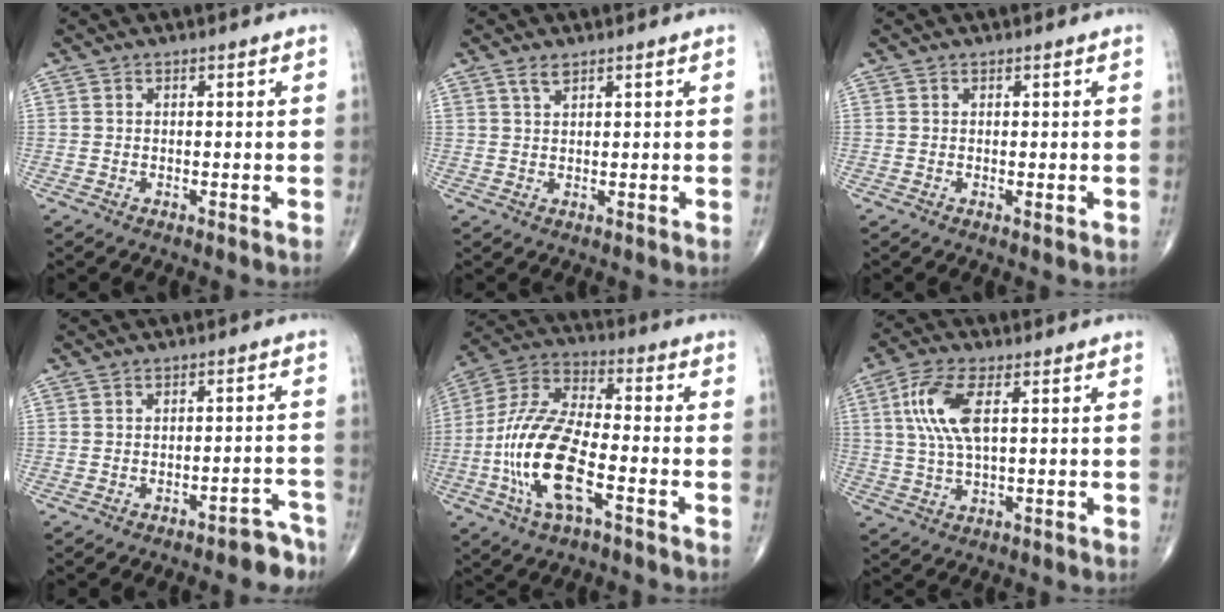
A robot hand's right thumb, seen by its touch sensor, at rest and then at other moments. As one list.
[{"total": 2.0, "force": [1.5, 0.7, 1.1], "torque": [-0.019, -0.002, 0.031]}, {"total": 0.5, "force": [0.0, 0.2, 0.5], "torque": [-0.011, -0.003, 0.000]}, {"total": 5.6, "force": [-4.7, 2.2, 2.0], "torque": [-0.002, 0.054, -0.056]}, {"total": 17.4, "force": [-5.2, 6.8, 15.1], "torque": [-0.320, 0.028, -0.100]}, {"total": 9.5, "force": [2.4, 3.7, 8.4], "torque": [-0.190, 0.004, 0.048]}]